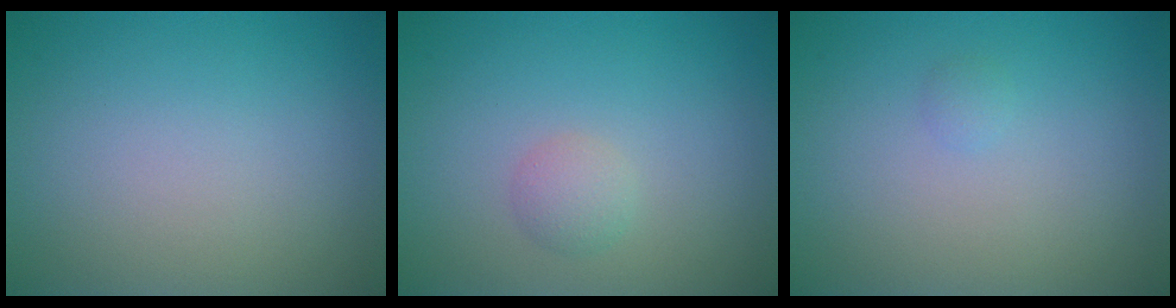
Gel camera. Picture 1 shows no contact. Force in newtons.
{"total": 1.4, "press": 1.4, "slide": 0.1}
{"total": 0.5, "press": 0.5, "slide": 0.0}